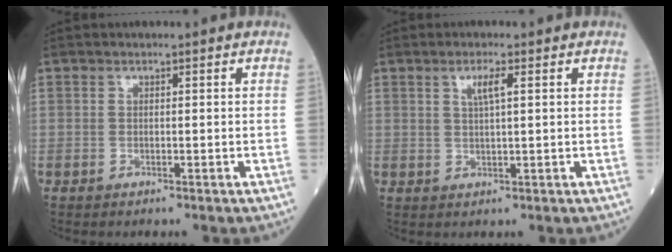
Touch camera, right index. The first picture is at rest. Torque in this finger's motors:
{"motor_torque": [0.22, 0.20, 0.05, 0.05]}